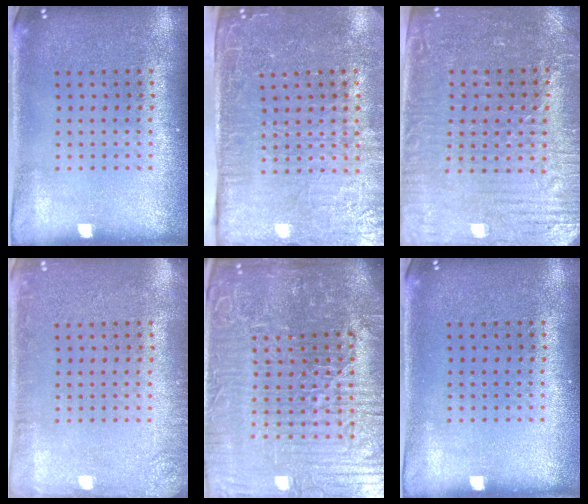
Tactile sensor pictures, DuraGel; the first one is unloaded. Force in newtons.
{"total": 4.8, "press": 4.0, "slide": 2.6}
{"total": 3.7, "press": 3.3, "slide": 1.7}
{"total": 1.7, "press": 1.7, "slide": 0.3}
{"total": 8.0, "press": 7.1, "slide": 3.7}
{"total": 0.0}